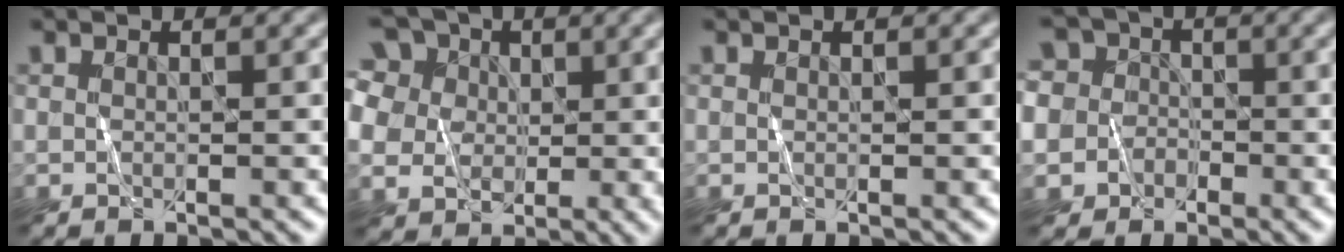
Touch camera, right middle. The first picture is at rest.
{"total": 12.2, "force": [5.0, 9.0, 6.5], "torque": [-0.144, 0.036, 0.076]}
{"total": 0.0}
{"total": 8.8, "force": [-0.6, 8.3, 2.9], "torque": [-0.065, 0.033, -0.059]}